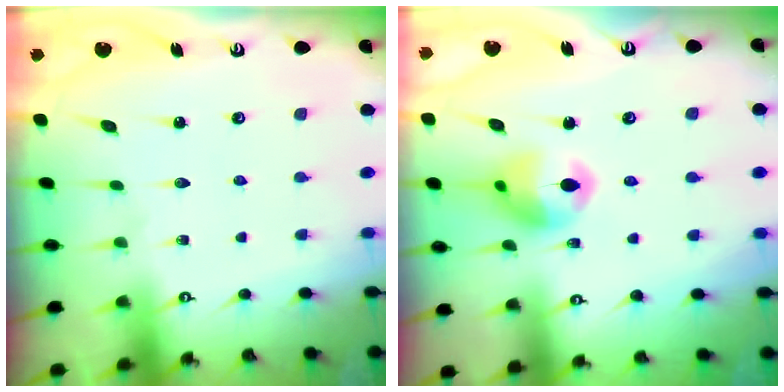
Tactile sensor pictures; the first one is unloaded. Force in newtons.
{"total": 12.7, "press": 12.6, "slide": 1.3}